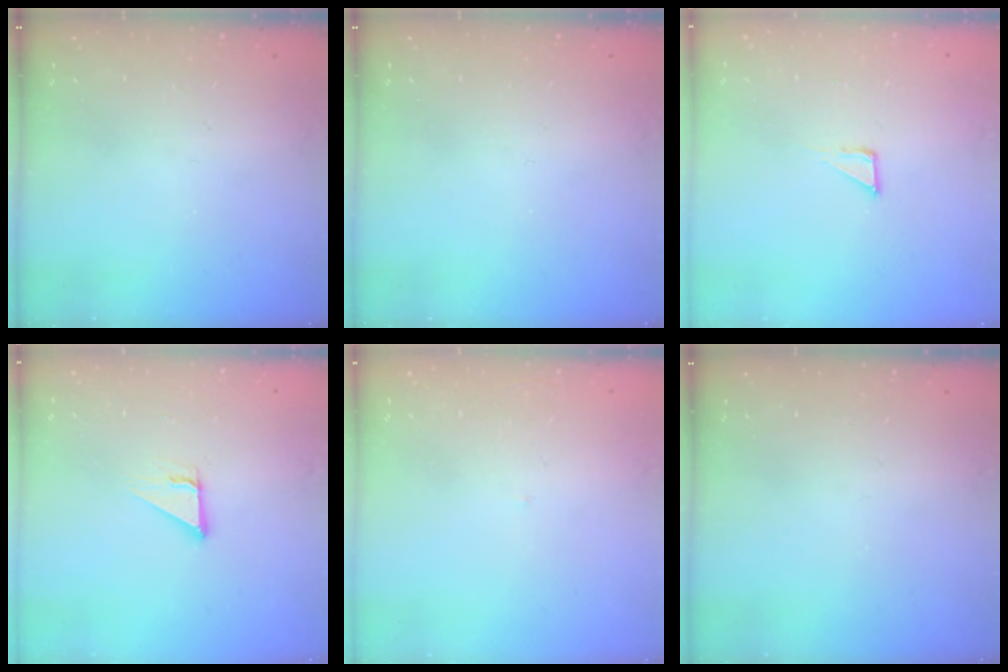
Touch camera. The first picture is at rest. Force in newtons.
{"total": 0.0}
{"total": 2.6, "press": 2.6, "slide": 0.1}
{"total": 3.4, "press": 3.4, "slide": 0.3}
{"total": 1.7, "press": 1.6, "slide": 0.1}
{"total": 0.0}